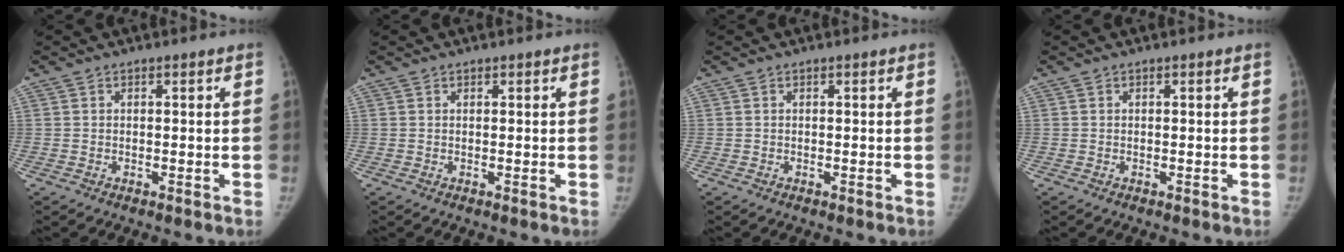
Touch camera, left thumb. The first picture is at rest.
{"total": 0.0}
{"total": 0.0}
{"total": 0.0}